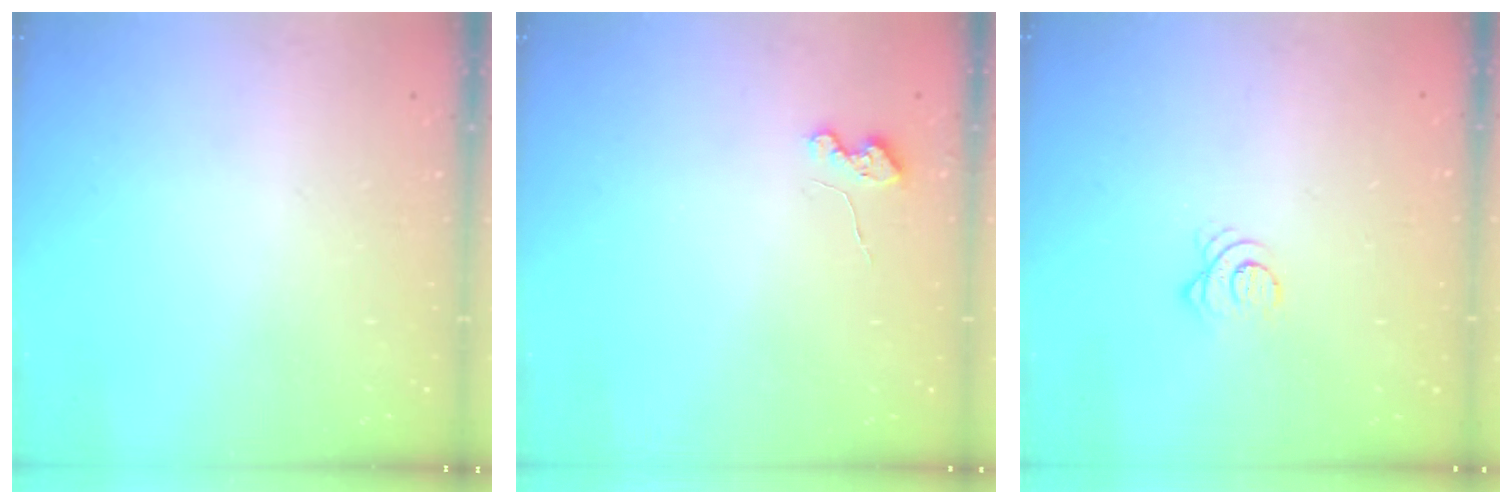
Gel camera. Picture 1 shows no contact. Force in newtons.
{"total": 3.7, "press": 3.7, "slide": 0.4}
{"total": 3.0, "press": 2.9, "slide": 0.3}